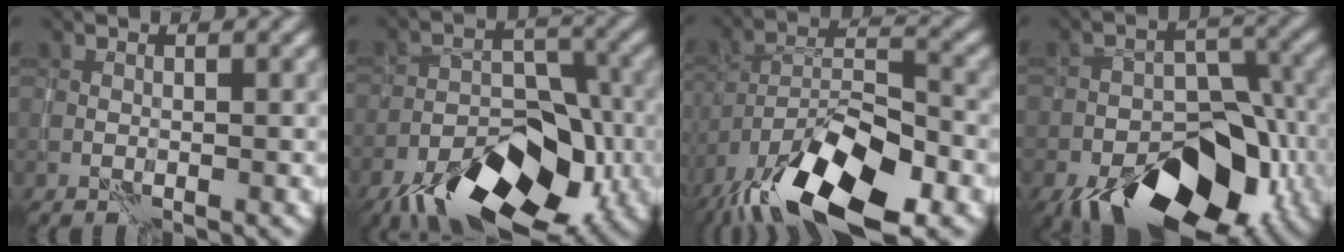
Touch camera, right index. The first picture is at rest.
{"total": 11.8, "force": [-7.4, 5.5, 7.4], "torque": [-0.125, -0.002, -0.127]}
{"total": 14.5, "force": [-10.1, 4.8, 9.3], "torque": [-0.180, -0.004, -0.177]}
{"total": 12.8, "force": [-7.6, 6.7, 7.7], "torque": [-0.119, -0.012, -0.120]}